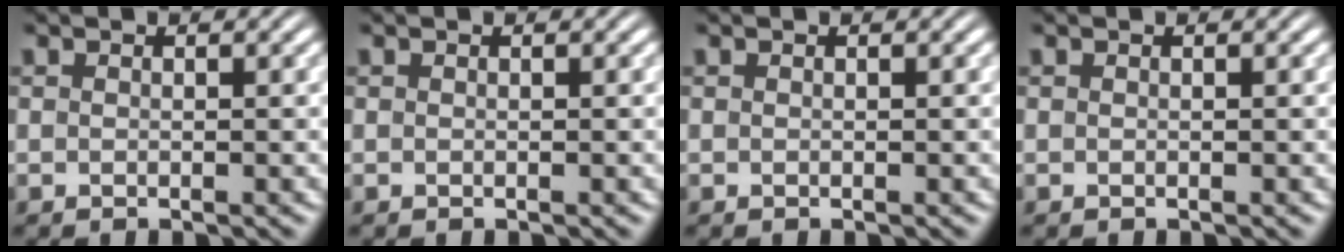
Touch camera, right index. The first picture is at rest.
{"total": 0.0}
{"total": 0.0}
{"total": 0.0}